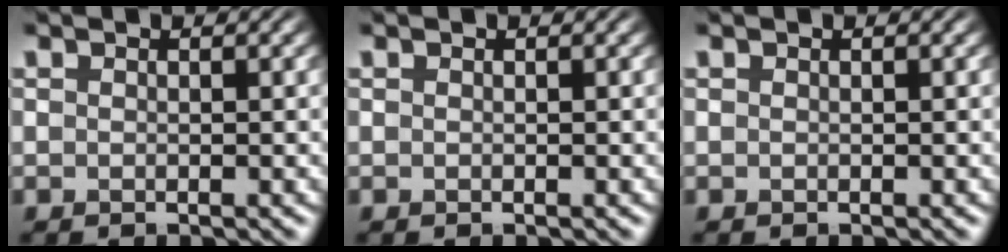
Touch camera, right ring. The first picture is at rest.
{"total": 0.0}
{"total": 0.0}